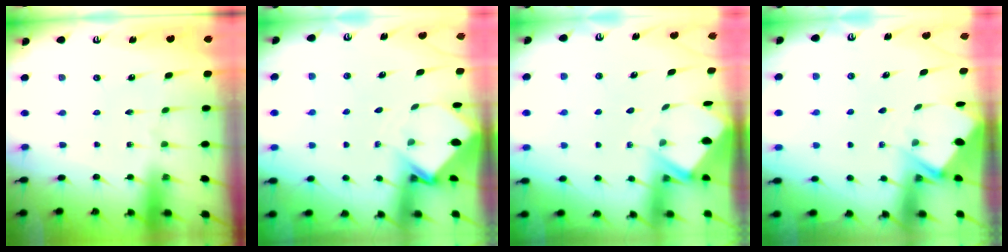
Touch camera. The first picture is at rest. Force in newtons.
{"total": 3.5, "press": 3.5, "slide": 0.3}
{"total": 3.4, "press": 3.4, "slide": 0.3}
{"total": 2.8, "press": 2.8, "slide": 0.4}